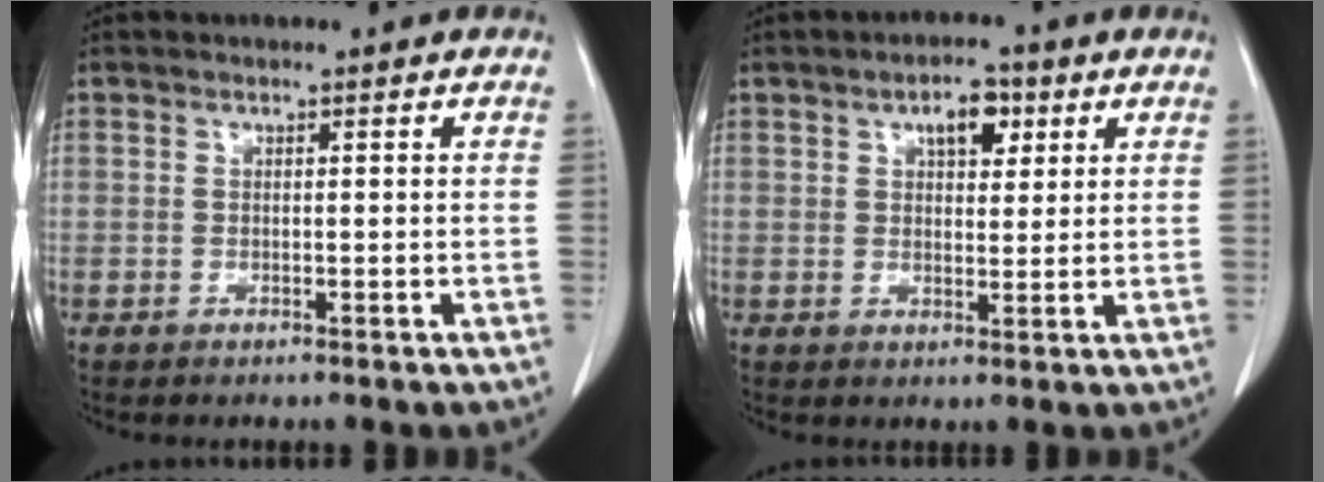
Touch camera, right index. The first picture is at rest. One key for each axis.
{"total": 4.9, "fx": 2.3, "fy": 2.3, "fz": 3.6, "tx": -0.056, "ty": 0.007, "tz": 0.036}